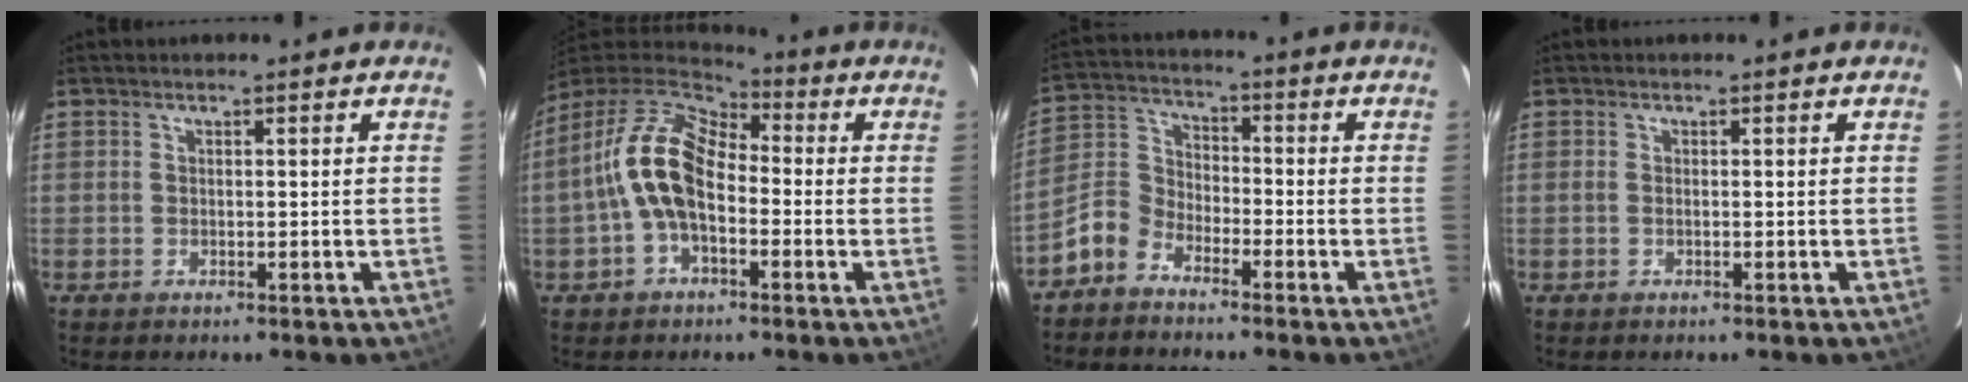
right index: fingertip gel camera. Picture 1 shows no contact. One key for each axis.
{"total": 12.9, "fx": -1.8, "fy": 7.7, "fz": 10.2, "tx": -0.202, "ty": 0.022, "tz": -0.038}
{"total": 7.1, "fx": -5.2, "fy": 4.2, "fz": 2.5, "tx": -0.067, "ty": 0.026, "tz": -0.119}
{"total": 0.0}